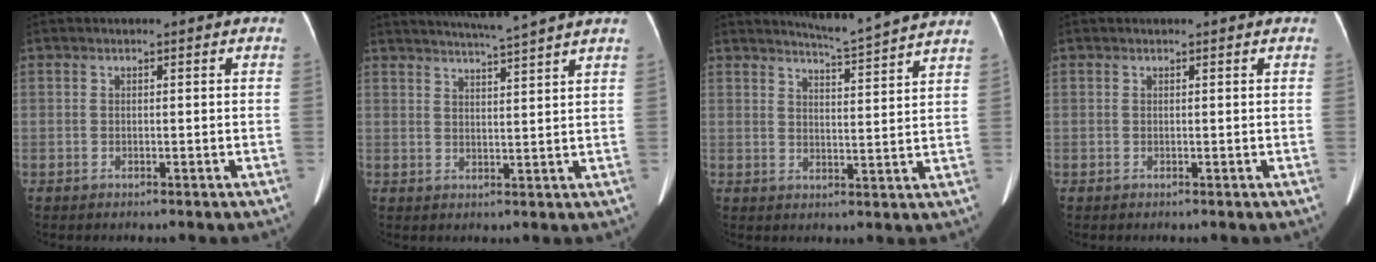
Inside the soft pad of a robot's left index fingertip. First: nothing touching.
{"total": 8.6, "force": [7.6, -1.8, 3.6], "torque": [-0.058, 0.004, 0.104]}
{"total": 9.8, "force": [9.3, -1.6, 2.5], "torque": [-0.052, -0.019, 0.119]}
{"total": 0.7, "force": [0.7, 0.1, 0.2], "torque": [-0.007, 0.008, 0.009]}